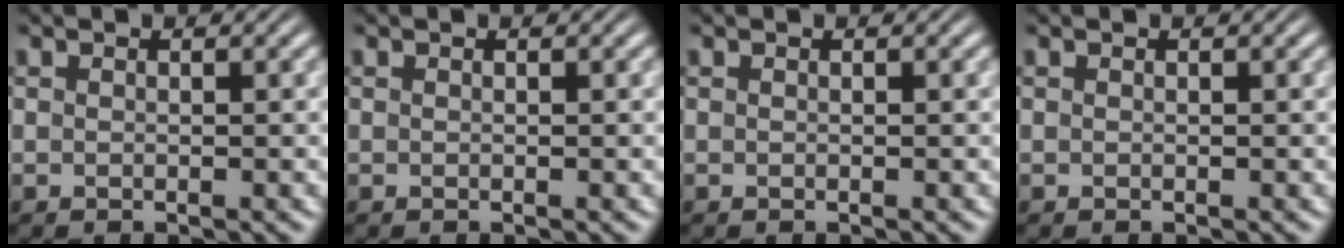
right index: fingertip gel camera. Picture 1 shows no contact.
{"total": 0.0}
{"total": 0.0}
{"total": 0.0}